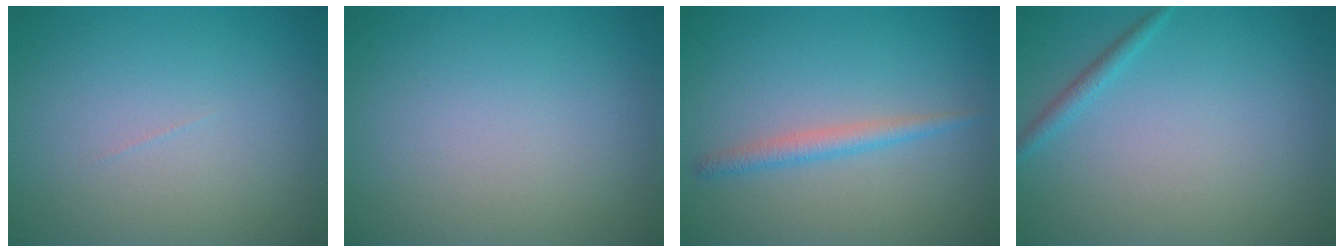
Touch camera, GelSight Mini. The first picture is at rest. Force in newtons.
{"total": 0.0}
{"total": 1.8, "press": 1.8, "slide": 0.0}
{"total": 1.1, "press": 1.1, "slide": 0.0}